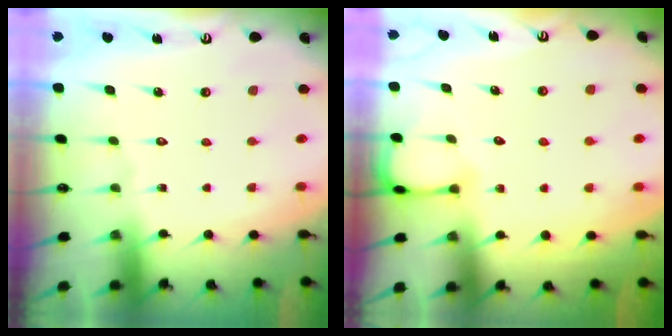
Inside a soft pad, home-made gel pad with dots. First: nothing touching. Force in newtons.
{"total": 3.0, "press": 3.0, "slide": 0.3}